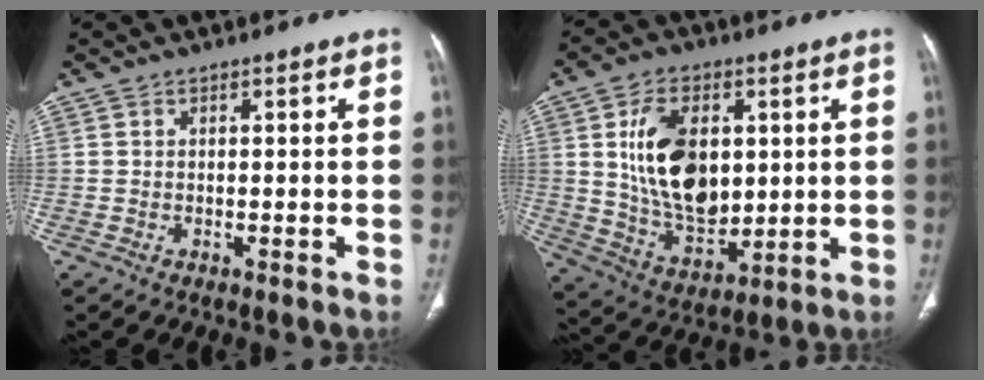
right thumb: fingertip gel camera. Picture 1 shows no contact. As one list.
[{"total": 16.6, "force": [3.2, 10.4, 12.5], "torque": [-0.184, -0.021, 0.068]}]